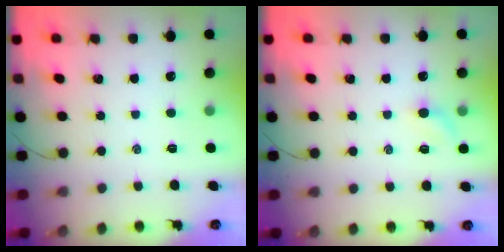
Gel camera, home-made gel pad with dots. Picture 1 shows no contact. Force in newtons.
{"total": 4.9, "press": 4.8, "slide": 1.3}